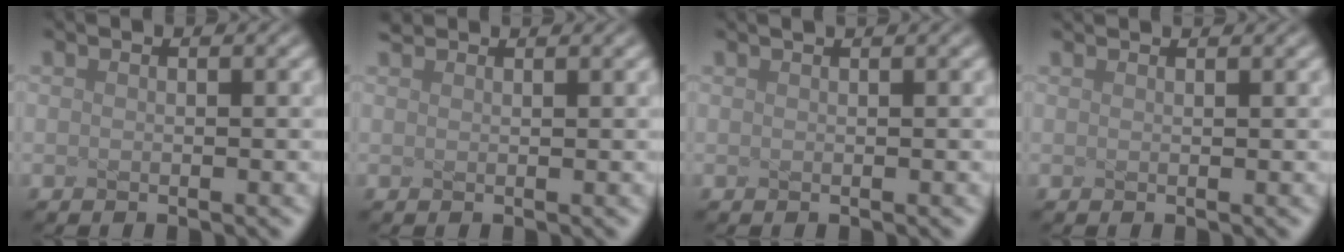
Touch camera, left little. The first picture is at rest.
{"total": 1.5, "force": [1.5, 0.1, 0.2], "torque": [-0.005, 0.007, 0.021]}
{"total": 1.3, "force": [0.9, 0.5, 0.8], "torque": [-0.002, 0.004, -0.004]}
{"total": 1.5, "force": [1.4, 0.3, 0.4], "torque": [-0.003, 0.004, 0.007]}